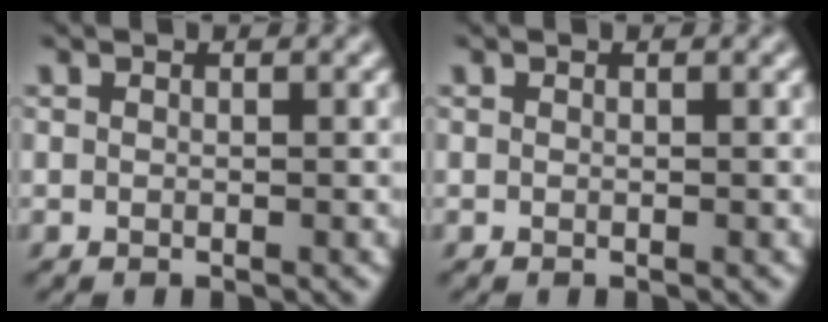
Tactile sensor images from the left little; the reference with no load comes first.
{"total": 0.0}